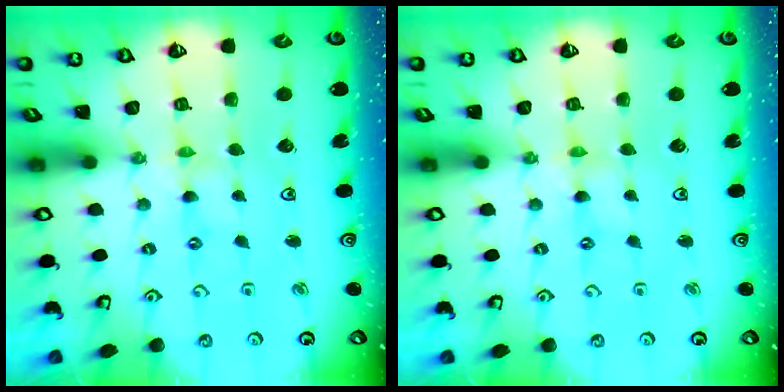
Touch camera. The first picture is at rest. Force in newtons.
{"total": 0.0}